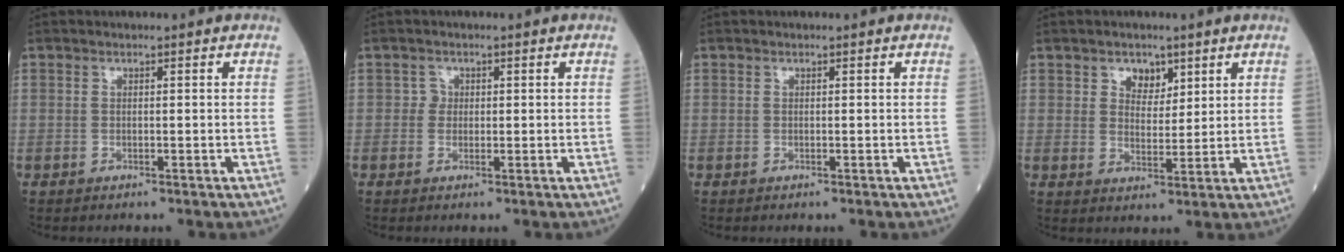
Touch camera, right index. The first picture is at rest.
{"total": 1.1, "force": [0.1, 1.1, 0.2], "torque": [0.003, 0.002, 0.000]}
{"total": 0.0}
{"total": 3.9, "force": [2.3, 2.6, 1.8], "torque": [-0.026, 0.001, 0.042]}